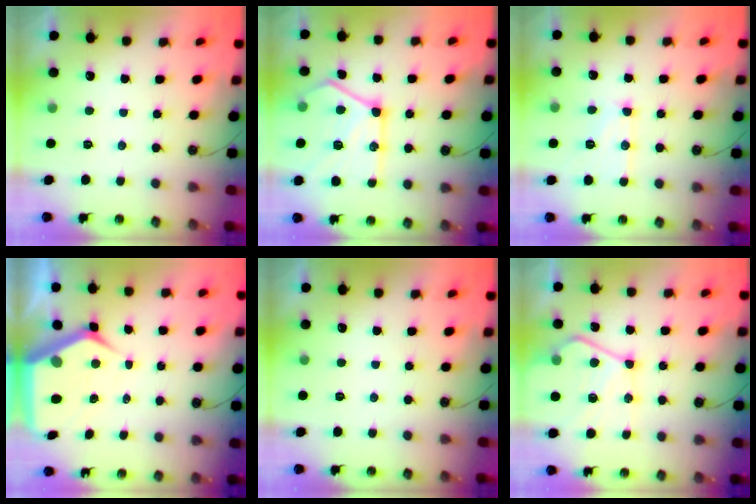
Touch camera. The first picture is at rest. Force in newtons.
{"total": 21.9, "press": 21.8, "slide": 1.5}
{"total": 11.9, "press": 11.9, "slide": 1.1}
{"total": 10.7, "press": 10.6, "slide": 1.4}
{"total": 0.0}
{"total": 15.7, "press": 15.6, "slide": 1.6}